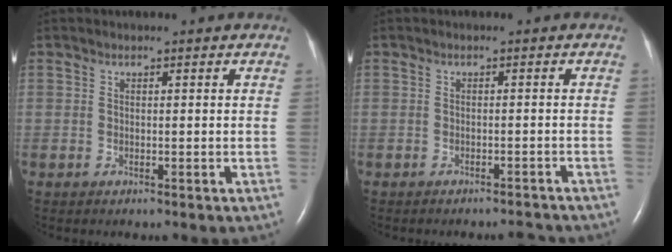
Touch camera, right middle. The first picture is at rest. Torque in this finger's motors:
{"motor_torque": [0.12, -0.13, 0.01, 0.01]}